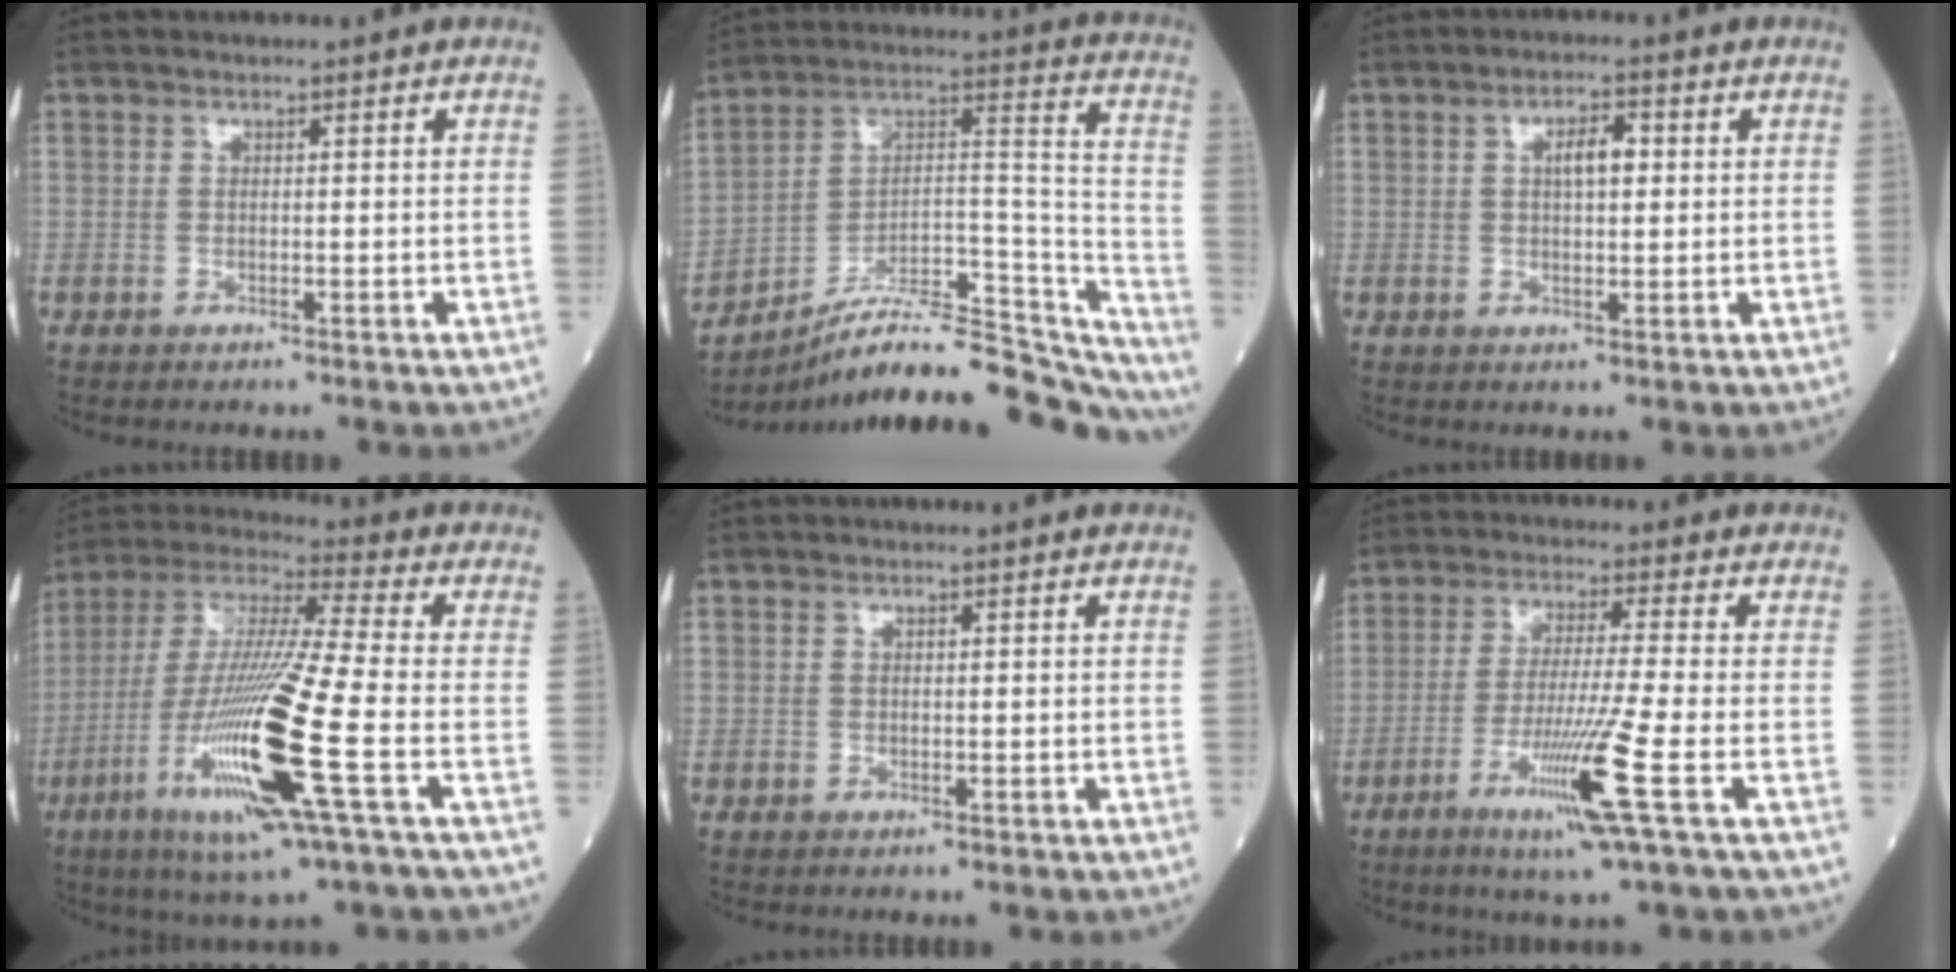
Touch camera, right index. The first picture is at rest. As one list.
[{"total": 27.1, "force": [-24.7, 3.7, 10.5], "torque": [-0.107, 0.039, -0.365]}, {"total": 3.8, "force": [0.9, 1.4, 3.4], "torque": [-0.058, 0.007, 0.013]}, {"total": 20.5, "force": [-6.6, 0.6, 19.4], "torque": [-0.419, -0.032, -0.129]}, {"total": 0.0}, {"total": 6.9, "force": [-2.8, -1.2, 6.2], "torque": [-0.116, -0.021, -0.053]}]